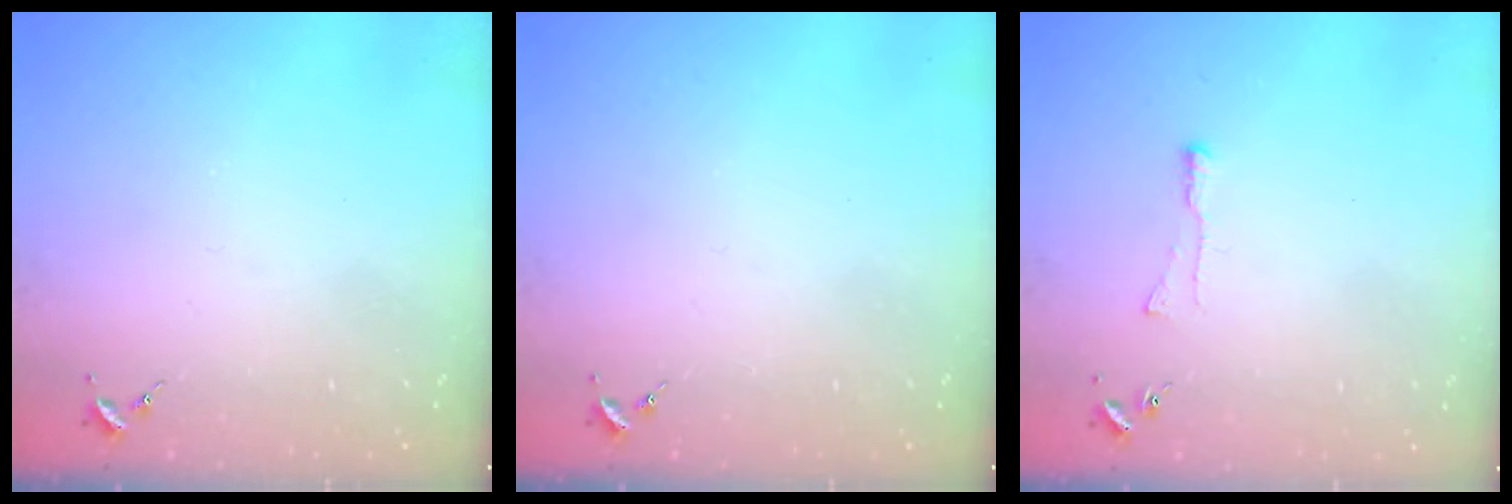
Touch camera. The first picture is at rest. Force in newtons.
{"total": 0.0}
{"total": 4.2, "press": 4.2, "slide": 0.5}